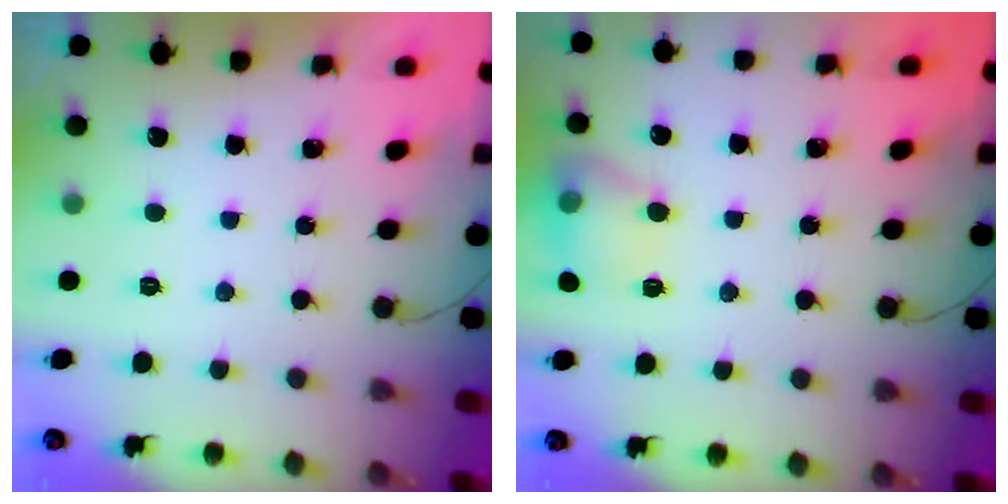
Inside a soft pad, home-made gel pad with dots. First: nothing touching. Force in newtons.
{"total": 11.9, "press": 11.9, "slide": 0.8}